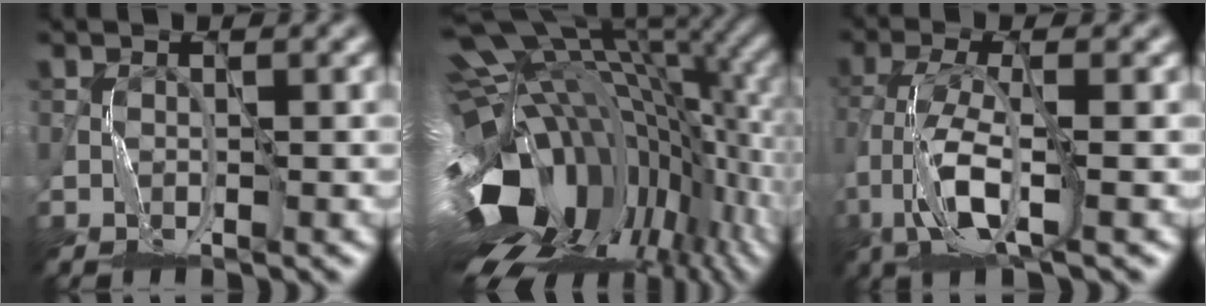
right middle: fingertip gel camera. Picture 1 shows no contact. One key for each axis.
{"total": 18.2, "fx": -2.8, "fy": 11.2, "fz": 14.0, "tx": -0.264, "ty": -0.051, "tz": -0.010}
{"total": 6.1, "fx": -2.0, "fy": 2.0, "fz": 5.4, "tx": -0.125, "ty": 0.004, "tz": -0.044}